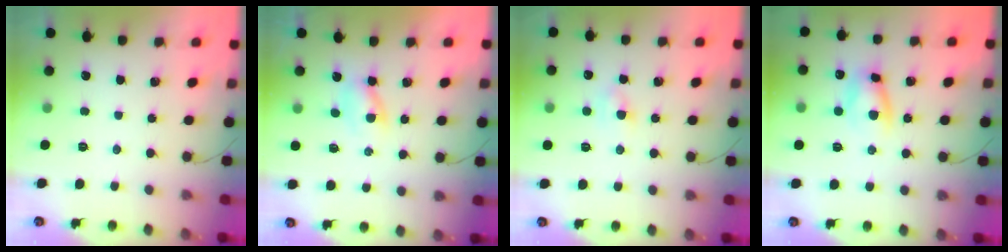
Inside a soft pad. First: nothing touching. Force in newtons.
{"total": 2.3, "press": 2.0, "slide": 1.1}
{"total": 3.0, "press": 2.9, "slide": 0.8}
{"total": 8.0, "press": 7.8, "slide": 1.4}